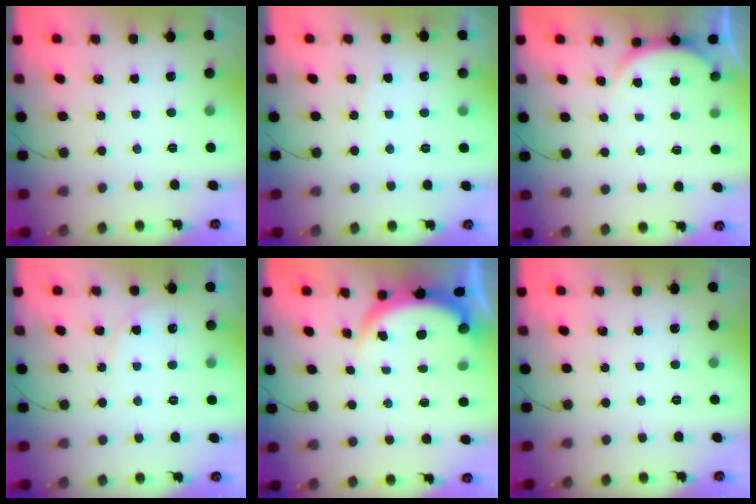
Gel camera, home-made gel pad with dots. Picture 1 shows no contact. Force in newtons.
{"total": 3.7, "press": 3.7, "slide": 0.2}
{"total": 2.9, "press": 2.8, "slide": 0.6}
{"total": 3.8, "press": 3.8, "slide": 0.3}
{"total": 3.8, "press": 3.8, "slide": 0.1}
{"total": 0.0}